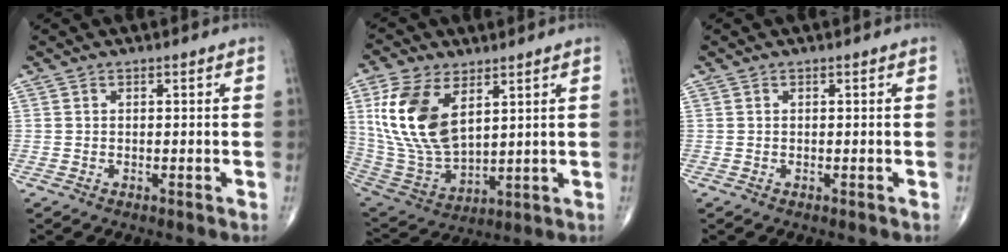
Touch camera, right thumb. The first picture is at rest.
{"total": 17.1, "force": [6.0, 9.4, 13.0], "torque": [-0.254, -0.024, 0.130]}
{"total": 0.0}